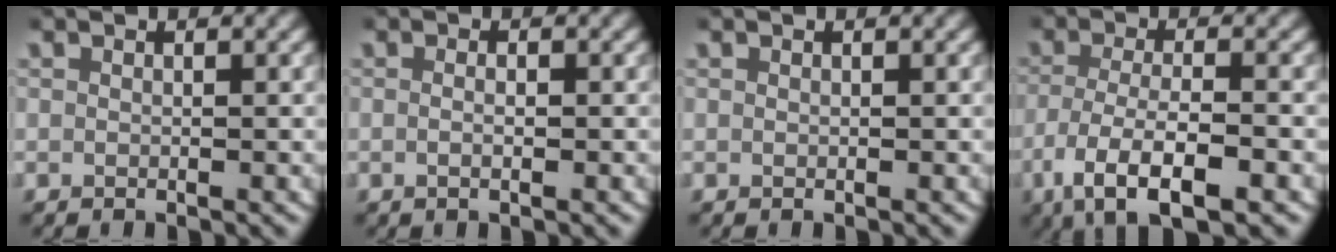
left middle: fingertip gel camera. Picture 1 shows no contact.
{"total": 1.0, "force": [-0.4, 0.1, 0.9], "torque": [-0.016, -0.001, -0.006]}
{"total": 0.0}
{"total": 6.7, "force": [-3.6, 2.5, 5.1], "torque": [-0.100, -0.023, -0.047]}